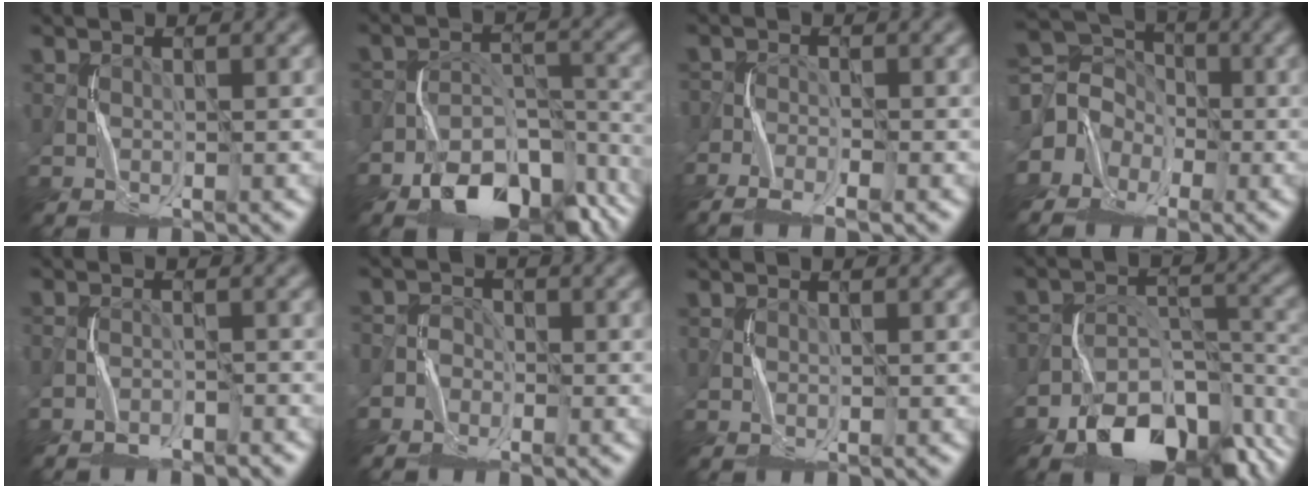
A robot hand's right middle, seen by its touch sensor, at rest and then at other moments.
{"total": 10.1, "force": [-7.5, 5.1, 4.6], "torque": [-0.057, -0.001, -0.121]}
{"total": 4.9, "force": [-4.2, 1.4, 2.1], "torque": [-0.037, -0.012, -0.069]}
{"total": 5.0, "force": [-1.6, 4.6, 1.1], "torque": [-0.011, 0.017, -0.062]}
{"total": 2.3, "force": [-2.3, 0.1, -0.1], "torque": [0.001, 0.006, -0.043]}
{"total": 2.2, "force": [-1.8, 1.3, -0.2], "torque": [0.017, 0.011, -0.041]}
{"total": 0.0}
{"total": 11.4, "force": [-8.1, 5.9, 5.5], "torque": [-0.084, -0.005, -0.126]}